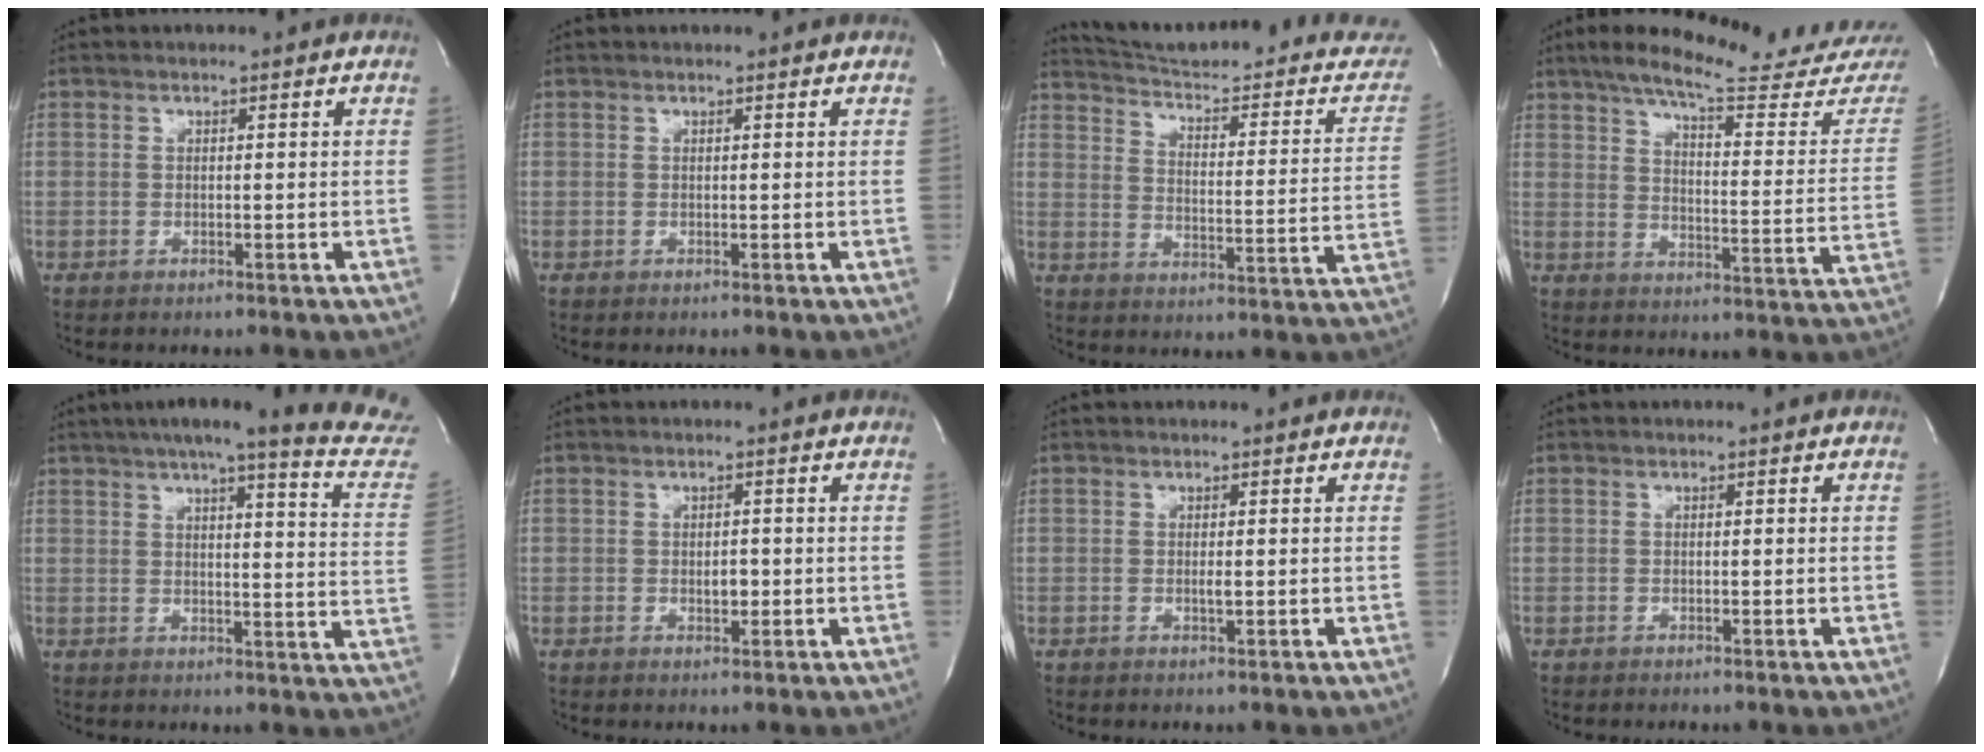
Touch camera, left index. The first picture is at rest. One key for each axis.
{"total": 1.3, "fx": 1.3, "fy": 0.0, "fz": 0.2, "tx": -0.010, "ty": 0.010, "tz": 0.014}
{"total": 25.4, "fx": 23.2, "fy": 3.7, "fz": 9.7, "tx": -0.125, "ty": -0.068, "tz": 0.286}
{"total": 21.9, "fx": 19.8, "fy": 1.3, "fz": 9.3, "tx": -0.132, "ty": -0.076, "tz": 0.247}
{"total": 23.6, "fx": 21.0, "fy": 0.5, "fz": 10.9, "tx": -0.147, "ty": -0.074, "tz": 0.237}
{"total": 1.4, "fx": -0.2, "fy": 0.8, "fz": 1.2, "tx": -0.017, "ty": -0.002, "tz": -0.002}
{"total": 0.6, "fx": 0.0, "fy": 0.0, "fz": 0.6, "tx": -0.017, "ty": -0.005, "tz": 0.000}
{"total": 0.0}